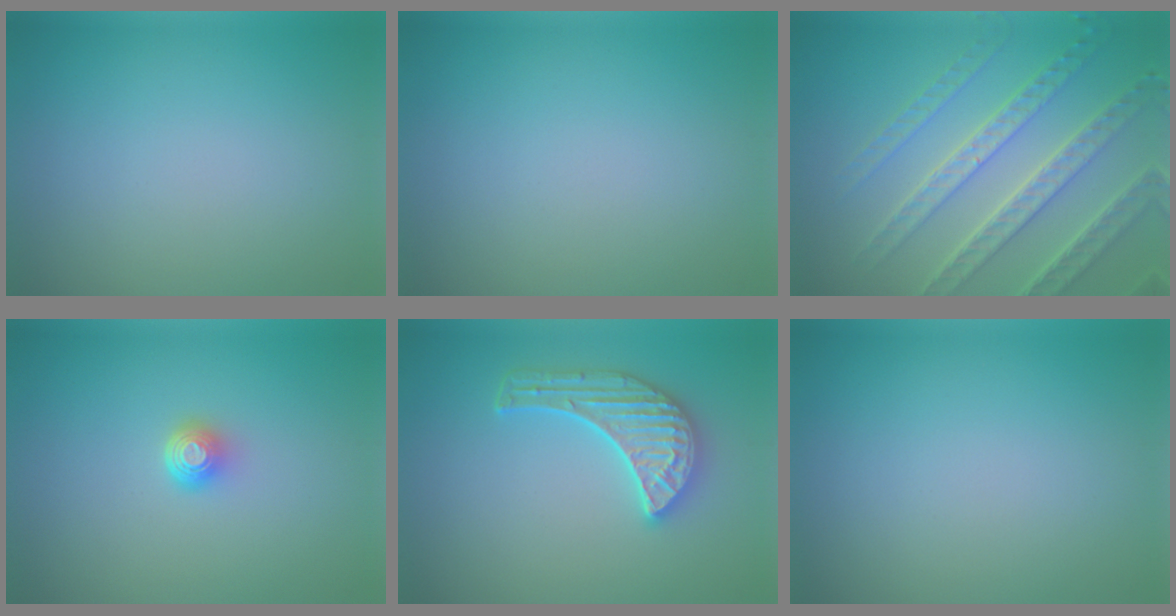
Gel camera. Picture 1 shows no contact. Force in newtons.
{"total": 0.0}
{"total": 7.2, "press": 5.5, "slide": 4.6}
{"total": 1.8, "press": 1.3, "slide": 1.3}
{"total": 4.5, "press": 4.1, "slide": 2.0}
{"total": 0.0}